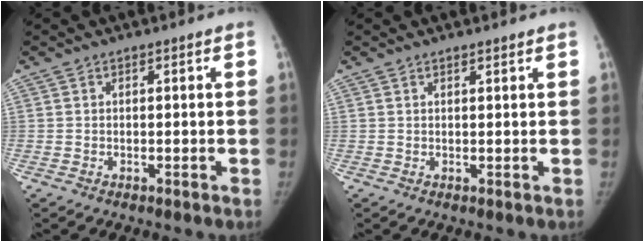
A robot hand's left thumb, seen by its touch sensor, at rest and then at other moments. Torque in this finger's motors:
{"motor_torque": [-0.21, 0.01, -0.30, 0.29, -0.02]}